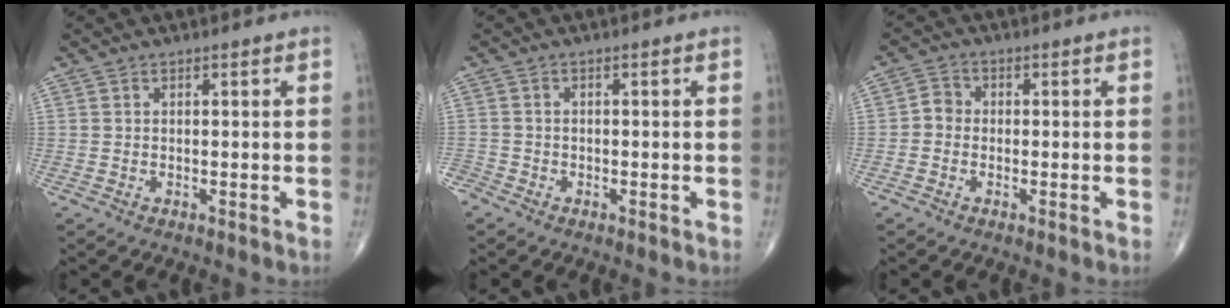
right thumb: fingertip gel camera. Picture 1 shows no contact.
{"total": 2.0, "force": [-1.5, 1.3, 0.4], "torque": [-0.008, 0.003, -0.032]}
{"total": 2.6, "force": [-0.6, 2.2, 1.2], "torque": [-0.008, 0.007, -0.022]}